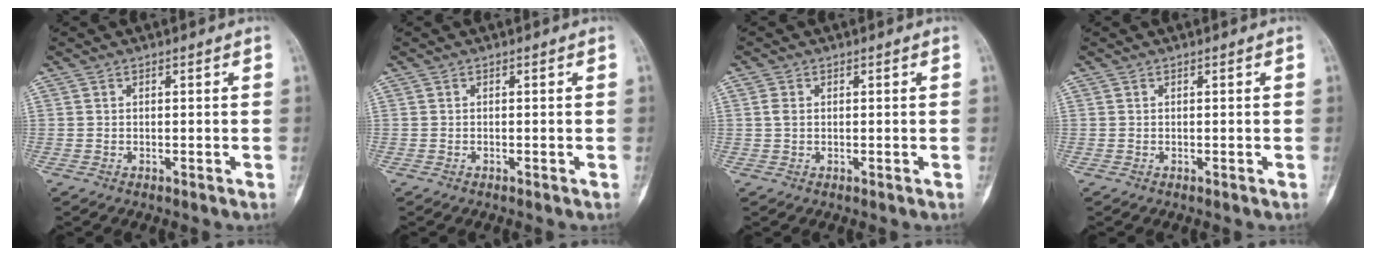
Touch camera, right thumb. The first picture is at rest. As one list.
[{"total": 0.0}, {"total": 1.4, "force": [0.3, 1.0, 1.0], "torque": [-0.019, 0.004, 0.006]}, {"total": 0.0}]